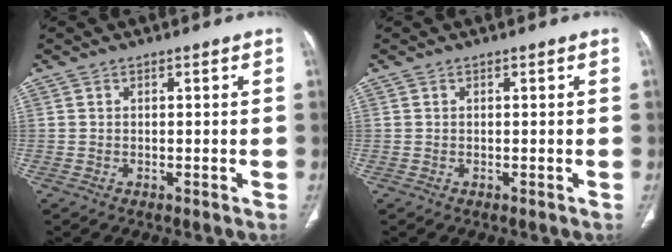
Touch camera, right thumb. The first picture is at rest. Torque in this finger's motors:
{"motor_torque": [-0.06, 0.09, -0.13, 0.10, 0.00]}